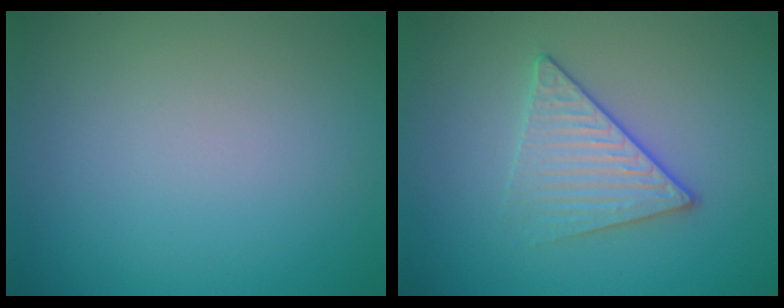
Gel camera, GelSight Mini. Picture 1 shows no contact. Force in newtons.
{"total": 3.2, "press": 3.0, "slide": 1.2}